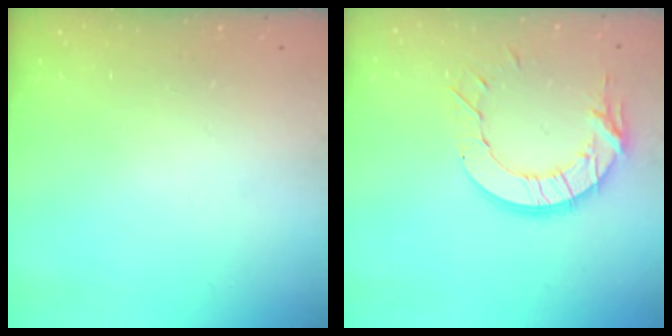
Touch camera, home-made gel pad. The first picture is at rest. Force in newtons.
{"total": 12.2, "press": 12.2, "slide": 0.7}